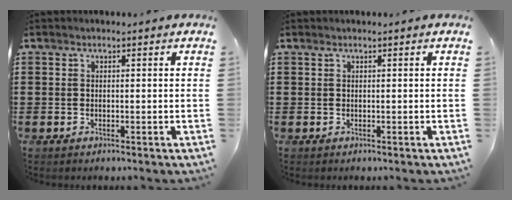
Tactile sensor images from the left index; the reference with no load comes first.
{"total": 0.0}